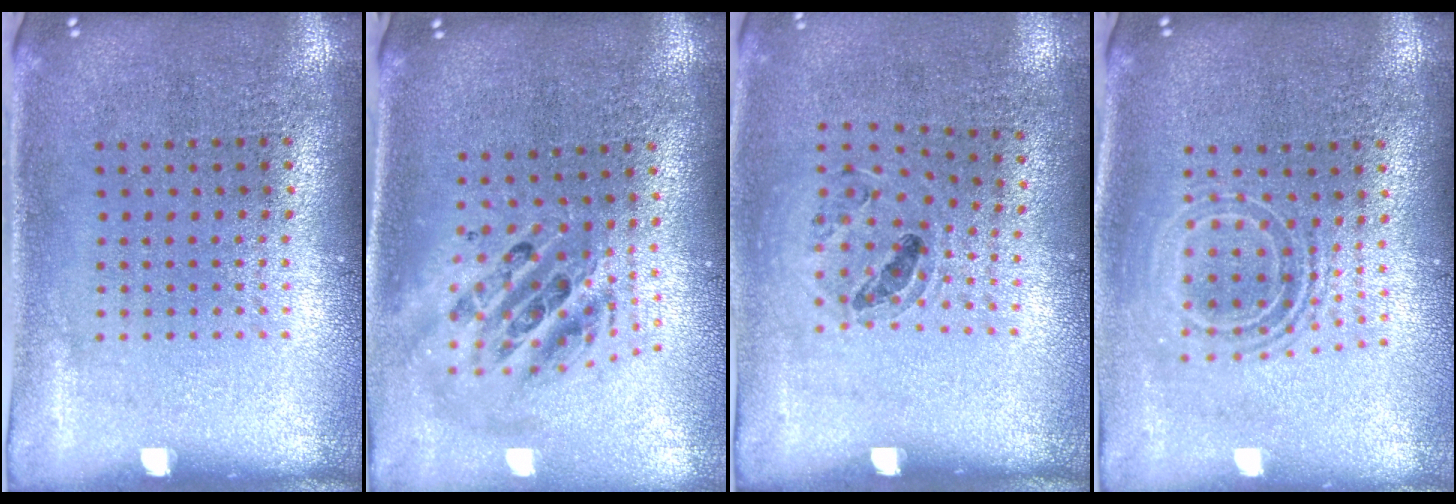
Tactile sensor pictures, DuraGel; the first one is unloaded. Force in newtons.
{"total": 2.3, "press": 1.7, "slide": 1.5}
{"total": 0.9, "press": 0.9, "slide": 0.3}
{"total": 1.8, "press": 1.3, "slide": 1.1}